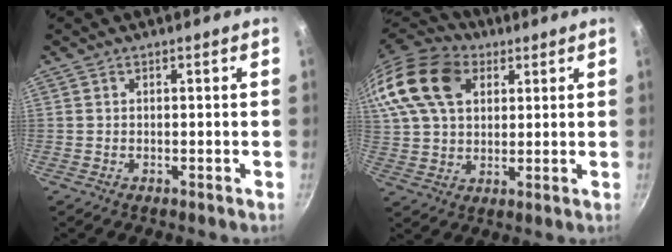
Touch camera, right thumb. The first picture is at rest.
{"total": 23.5, "force": [9.4, 16.2, 14.2], "torque": [-0.313, 0.027, 0.169]}